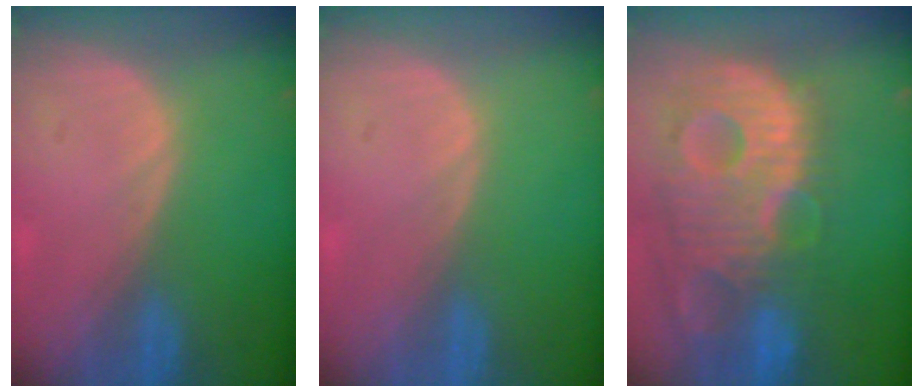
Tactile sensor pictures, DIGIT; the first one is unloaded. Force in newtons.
{"total": 0.0}
{"total": 13.9, "press": 12.0, "slide": 7.0}